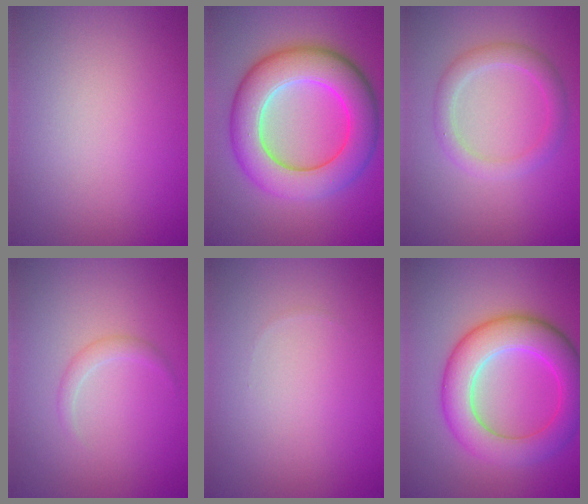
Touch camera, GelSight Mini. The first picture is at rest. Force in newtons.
{"total": 9.4, "press": 9.4, "slide": 0.5}
{"total": 2.6, "press": 2.6, "slide": 0.1}
{"total": 1.1, "press": 1.1, "slide": 0.1}
{"total": 0.0}
{"total": 7.5, "press": 7.5, "slide": 0.3}